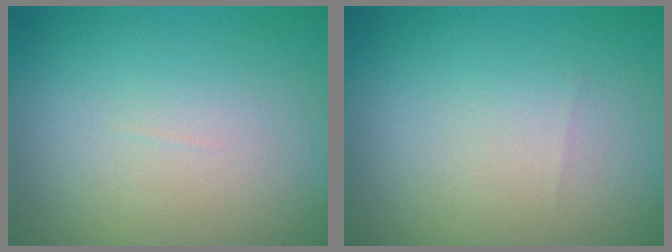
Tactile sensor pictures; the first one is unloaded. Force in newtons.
{"total": 0.0}